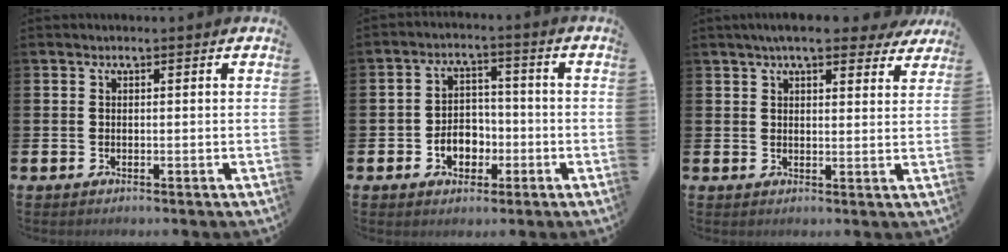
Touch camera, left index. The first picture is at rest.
{"total": 4.6, "force": [-1.7, 3.5, 2.4], "torque": [-0.034, 0.002, -0.040]}
{"total": 6.2, "force": [5.3, 1.4, 2.9], "torque": [-0.049, -0.017, 0.092]}